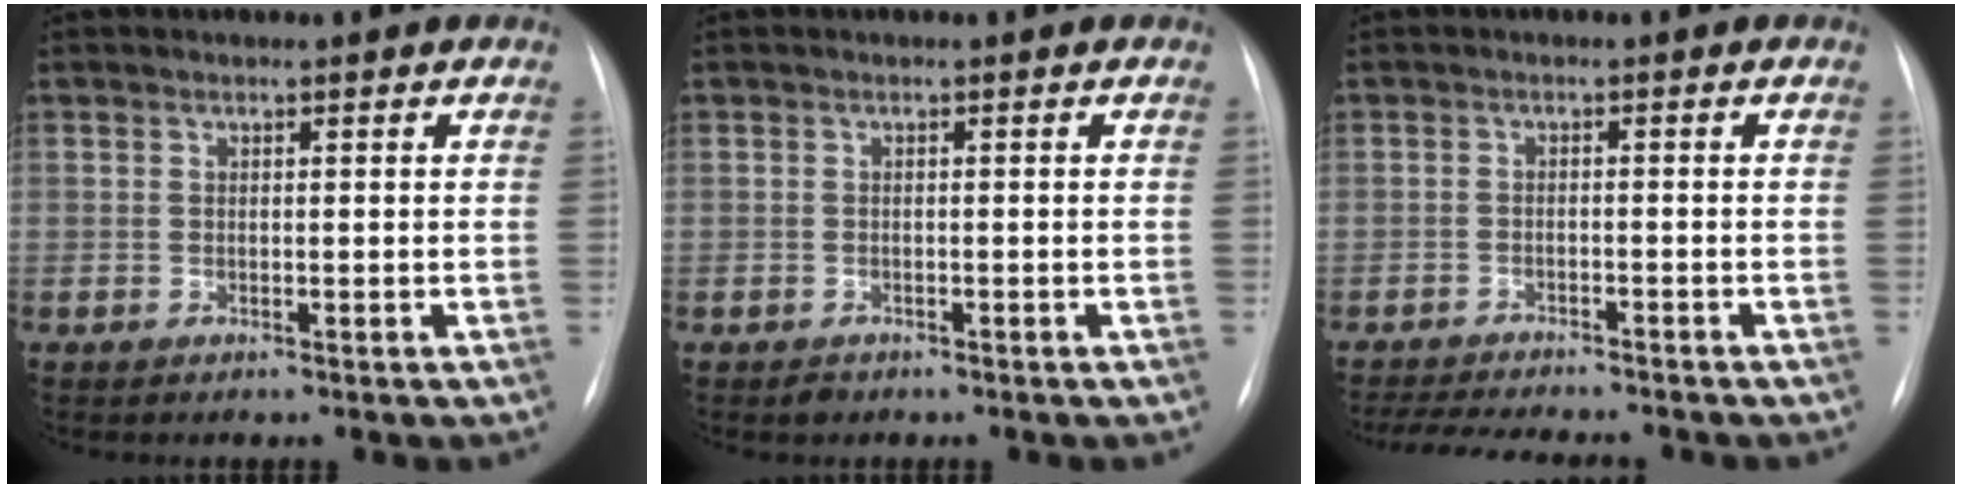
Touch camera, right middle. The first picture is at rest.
{"total": 1.0, "force": [-0.7, 0.6, 0.2], "torque": [-0.004, 0.001, -0.011]}
{"total": 11.7, "force": [-10.6, 1.8, 4.5], "torque": [-0.071, -0.008, -0.148]}